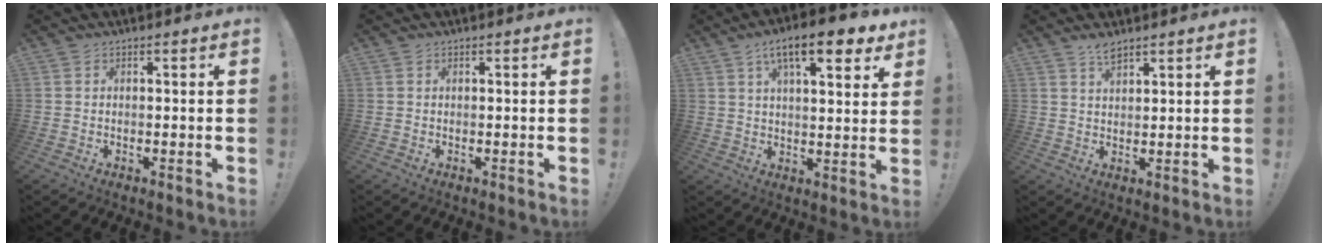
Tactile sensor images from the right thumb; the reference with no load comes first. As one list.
[{"total": 0.0}, {"total": 13.7, "force": [7.2, 4.2, 10.9], "torque": [-0.165, -0.029, 0.113]}, {"total": 3.8, "force": [3.1, 1.2, 1.9], "torque": [-0.029, -0.019, 0.054]}]